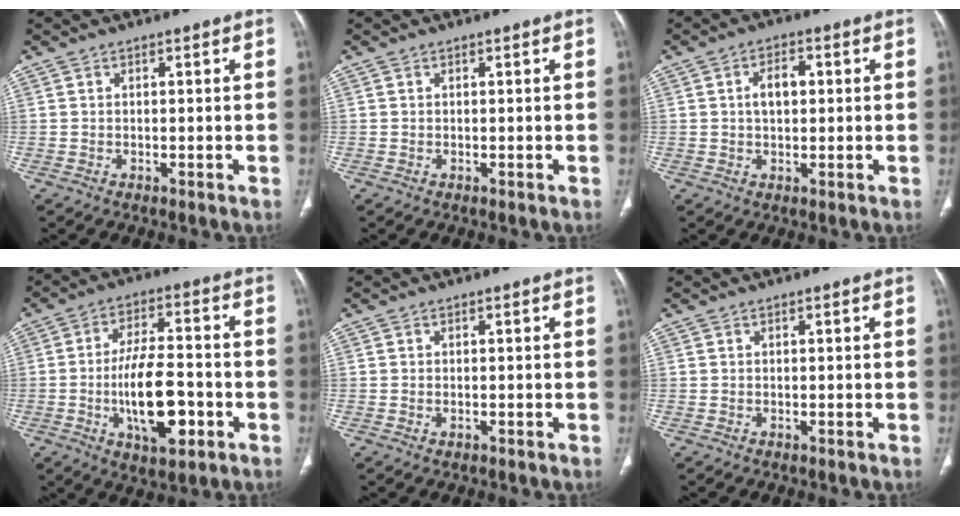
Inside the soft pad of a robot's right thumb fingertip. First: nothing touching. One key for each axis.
{"total": 0.0}
{"total": 4.6, "fx": 0.7, "fy": 2.7, "fz": 3.6, "tx": -0.060, "ty": 0.009, "tz": 0.009}
{"total": 14.0, "fx": -3.8, "fy": 5.9, "fz": 12.1, "tx": -0.195, "ty": 0.017, "tz": -0.059}
{"total": 0.5, "fx": -0.2, "fy": 0.3, "fz": 0.4, "tx": -0.010, "ty": 0.003, "tz": -0.001}
{"total": 0.0}